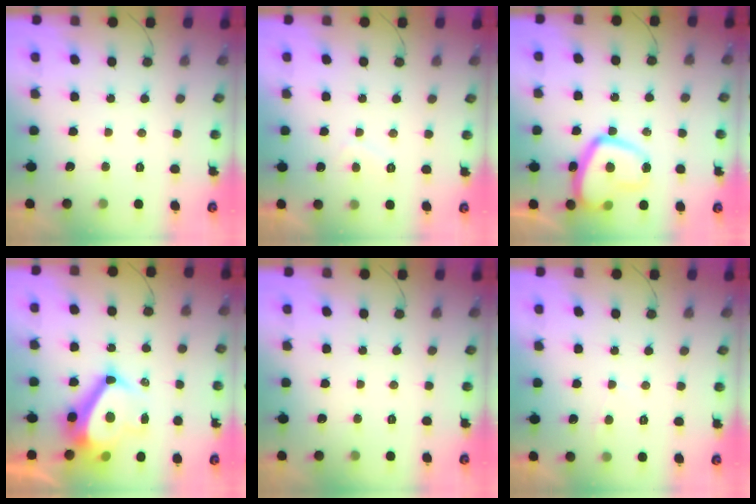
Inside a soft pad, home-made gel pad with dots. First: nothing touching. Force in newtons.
{"total": 1.2, "press": 1.0, "slide": 0.7}
{"total": 16.1, "press": 16.1, "slide": 1.6}
{"total": 13.7, "press": 13.2, "slide": 3.8}
{"total": 0.0}
{"total": 2.0, "press": 1.9, "slide": 0.3}